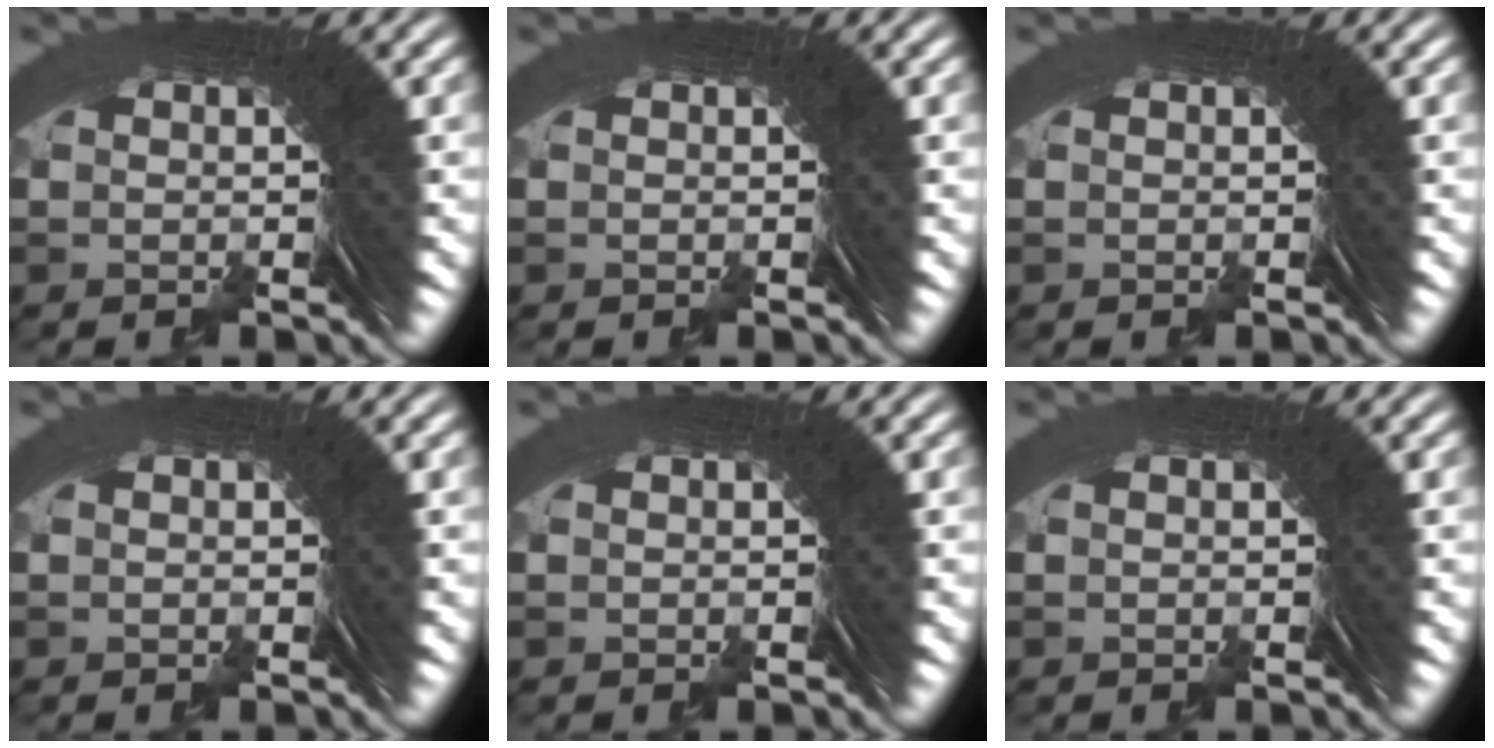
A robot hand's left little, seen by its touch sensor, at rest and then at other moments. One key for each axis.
{"total": 0.0}
{"total": 0.0}
{"total": 0.0}
{"total": 0.0}
{"total": 0.0}